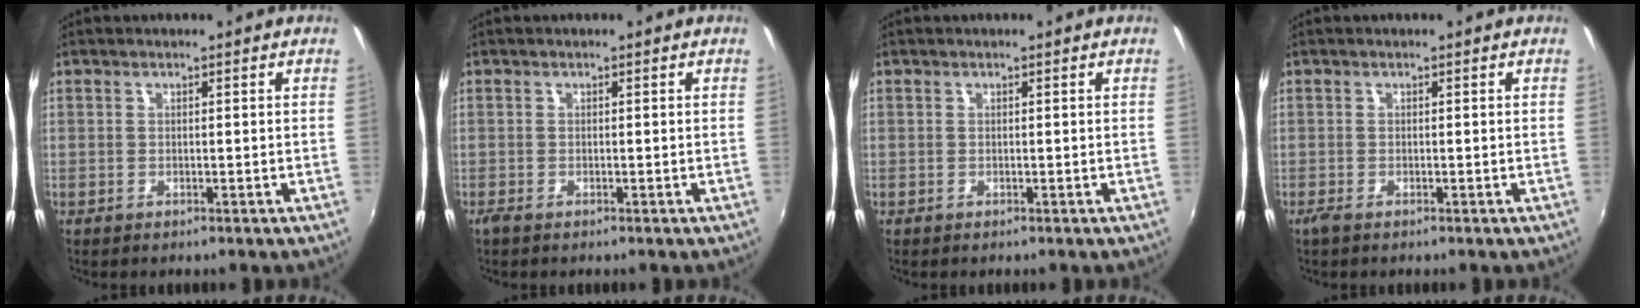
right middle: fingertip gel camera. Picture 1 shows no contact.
{"total": 0.7, "force": [-0.6, 0.1, 0.4], "torque": [-0.010, -0.004, -0.013]}
{"total": 0.0}
{"total": 1.0, "force": [-0.7, 0.1, 0.7], "torque": [-0.016, -0.004, -0.015]}